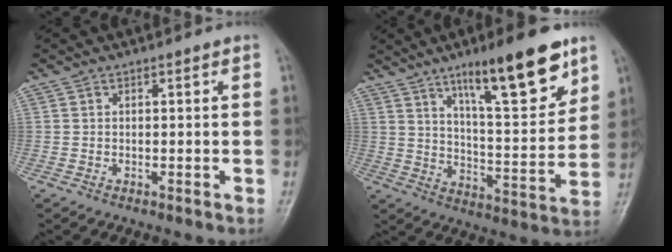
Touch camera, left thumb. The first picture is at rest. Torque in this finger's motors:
{"motor_torque": [0.69, 0.62, 1.42, -1.35, 0.14]}